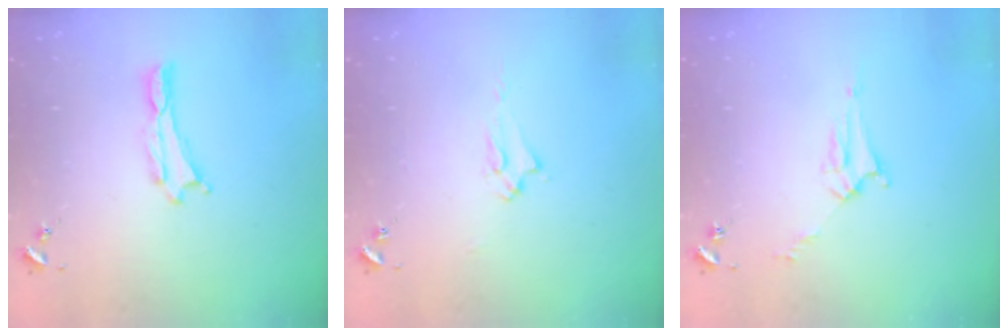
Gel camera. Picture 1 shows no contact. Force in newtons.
{"total": 1.9, "press": 1.9, "slide": 0.3}
{"total": 3.8, "press": 3.8, "slide": 0.3}